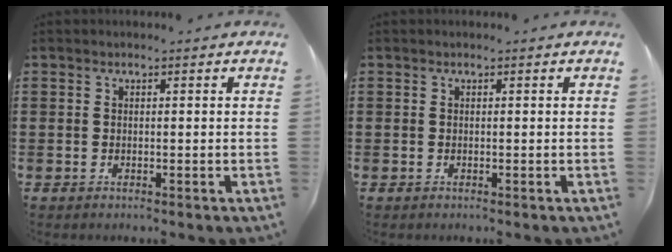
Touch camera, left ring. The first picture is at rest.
{"total": 0.0}